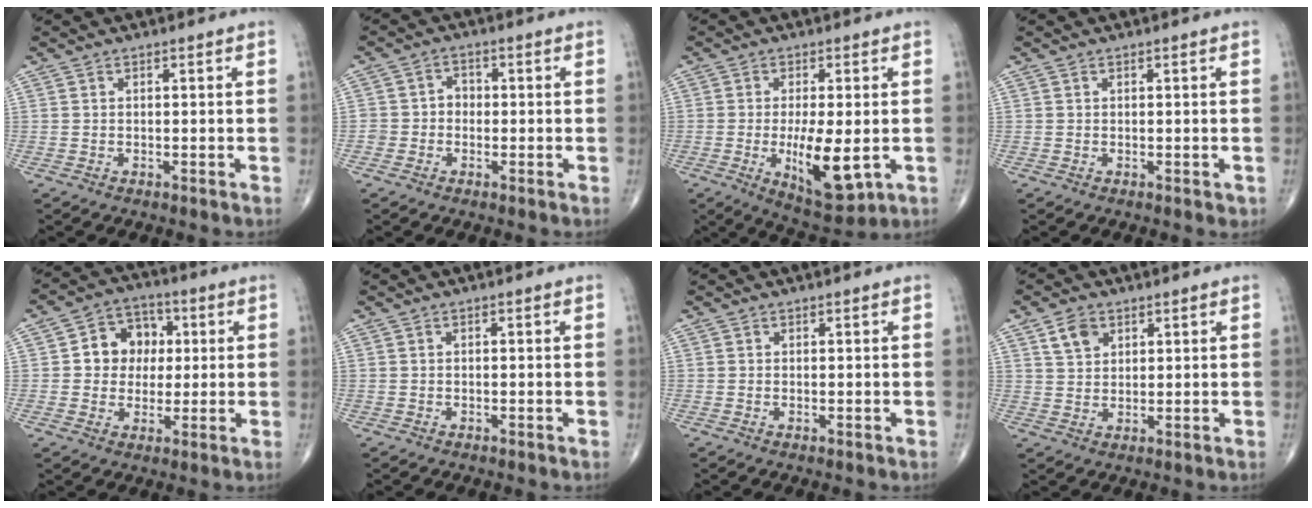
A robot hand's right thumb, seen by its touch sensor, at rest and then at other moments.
{"total": 3.3, "force": [-0.8, 3.0, 1.0], "torque": [0.004, 0.017, -0.022]}
{"total": 11.1, "force": [-2.0, 4.0, 10.1], "torque": [-0.160, -0.023, -0.021]}
{"total": 0.6, "force": [0.1, 0.4, 0.3], "torque": [-0.002, -0.001, 0.001]}
{"total": 9.5, "force": [1.2, 8.0, 4.9], "torque": [-0.029, 0.013, 0.012]}
{"total": 0.0}
{"total": 0.0}
{"total": 4.7, "force": [2.4, 3.2, 2.3], "torque": [-0.029, -0.011, 0.047]}